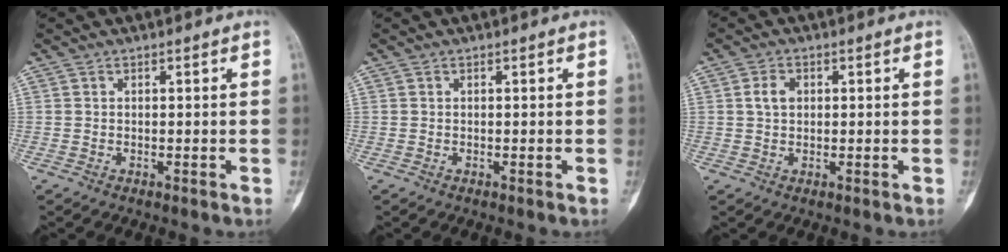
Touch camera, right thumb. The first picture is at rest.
{"total": 0.0}
{"total": 3.1, "force": [0.7, 2.2, 2.0], "torque": [-0.035, 0.004, 0.011]}